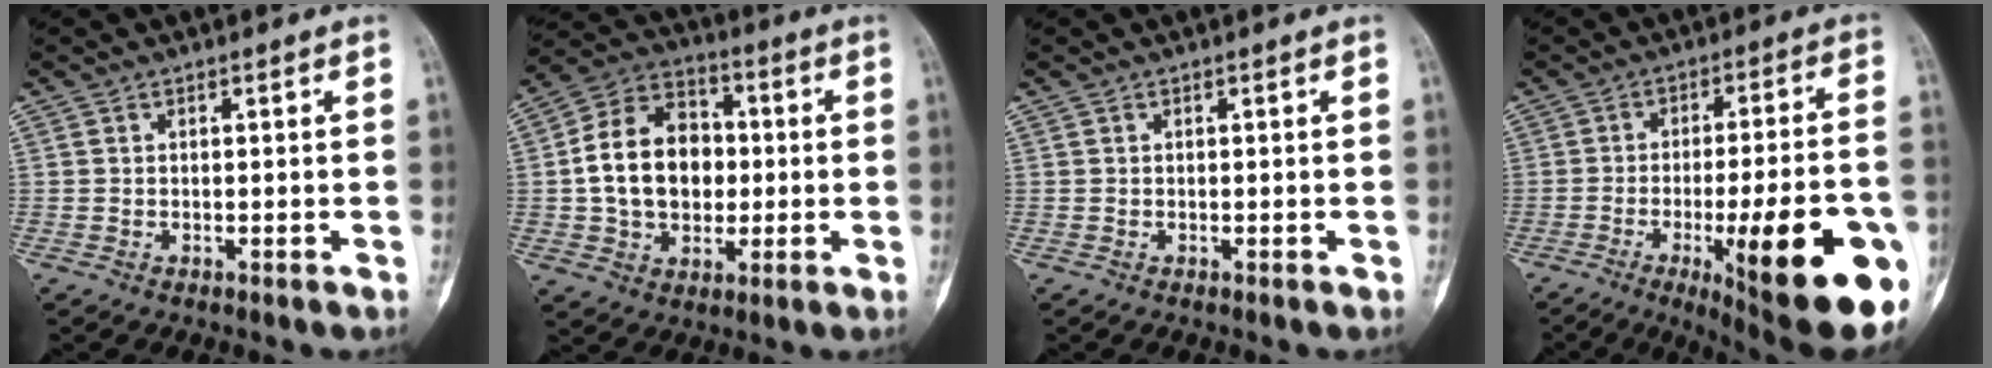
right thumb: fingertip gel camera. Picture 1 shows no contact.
{"total": 16.0, "force": [0.1, 11.9, 10.8], "torque": [-0.156, 0.026, 0.001]}
{"total": 0.0}
{"total": 24.9, "force": [-8.6, 5.9, 22.6], "torque": [-0.260, 0.007, -0.108]}